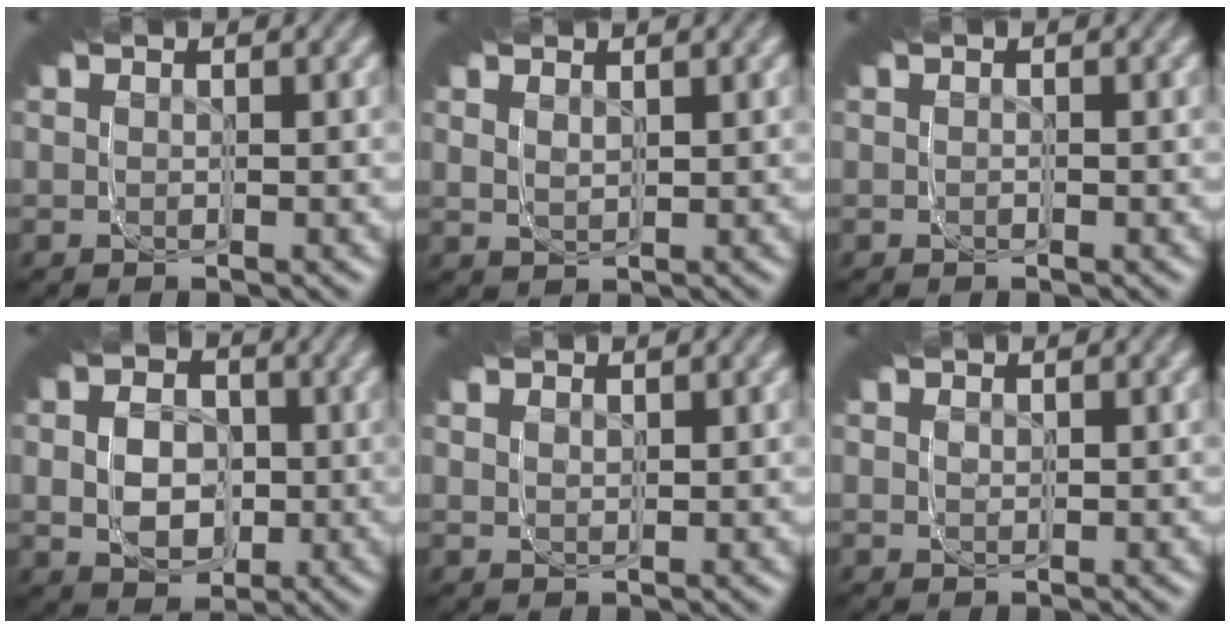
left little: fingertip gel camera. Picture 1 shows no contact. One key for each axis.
{"total": 2.2, "fx": 0.8, "fy": 1.7, "fz": 1.1, "tx": -0.033, "ty": 0.010, "tz": 0.005}
{"total": 0.0}
{"total": 8.3, "fx": -0.5, "fy": 7.4, "fz": 3.7, "tx": -0.062, "ty": -0.005, "tz": -0.025}
{"total": 1.4, "fx": 0.8, "fy": 1.1, "fz": 0.1, "tx": -0.013, "ty": 0.006, "tz": 0.007}
{"total": 0.8, "fx": 0.3, "fy": 0.7, "fz": 0.1, "tx": -0.008, "ty": 0.003, "tz": 0.001}